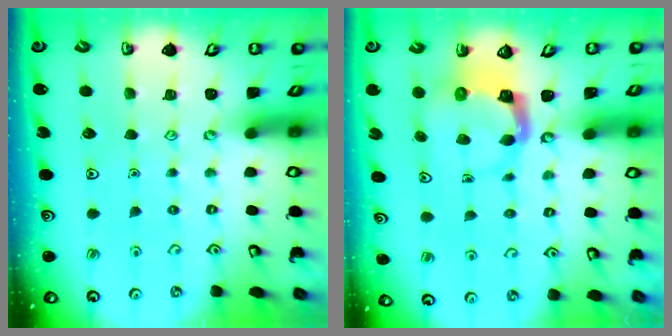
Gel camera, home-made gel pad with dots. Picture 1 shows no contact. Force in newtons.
{"total": 3.8, "press": 3.7, "slide": 0.7}